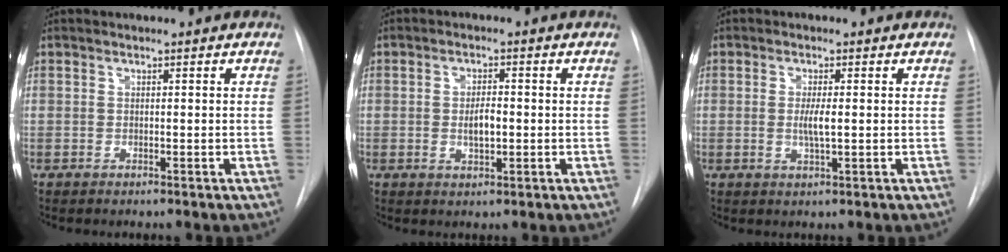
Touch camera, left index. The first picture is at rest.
{"total": 3.3, "force": [-0.3, 1.2, 3.1], "torque": [-0.052, -0.002, -0.004]}
{"total": 2.8, "force": [0.0, 0.3, 2.8], "torque": [-0.055, -0.006, -0.001]}